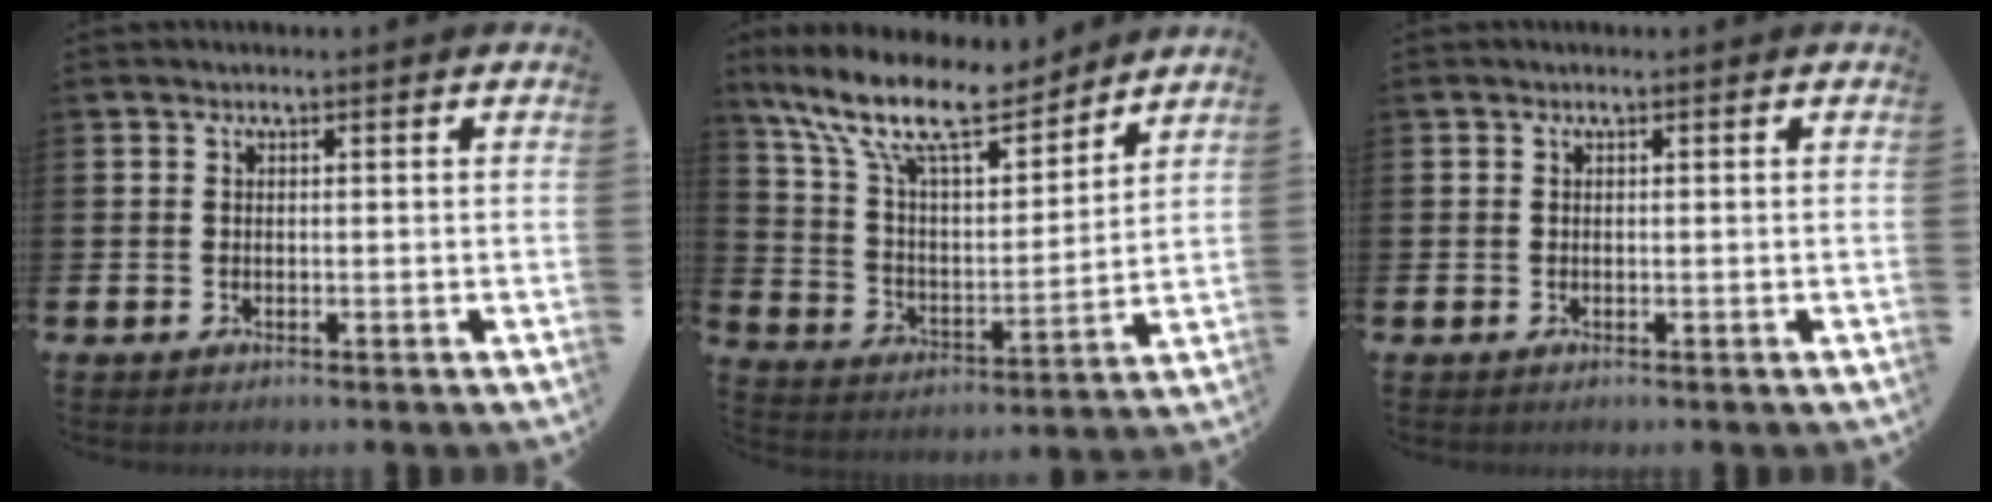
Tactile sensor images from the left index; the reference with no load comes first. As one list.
[{"total": 13.4, "force": [11.3, 3.8, 6.1], "torque": [-0.156, -0.067, 0.198]}, {"total": 0.0}]